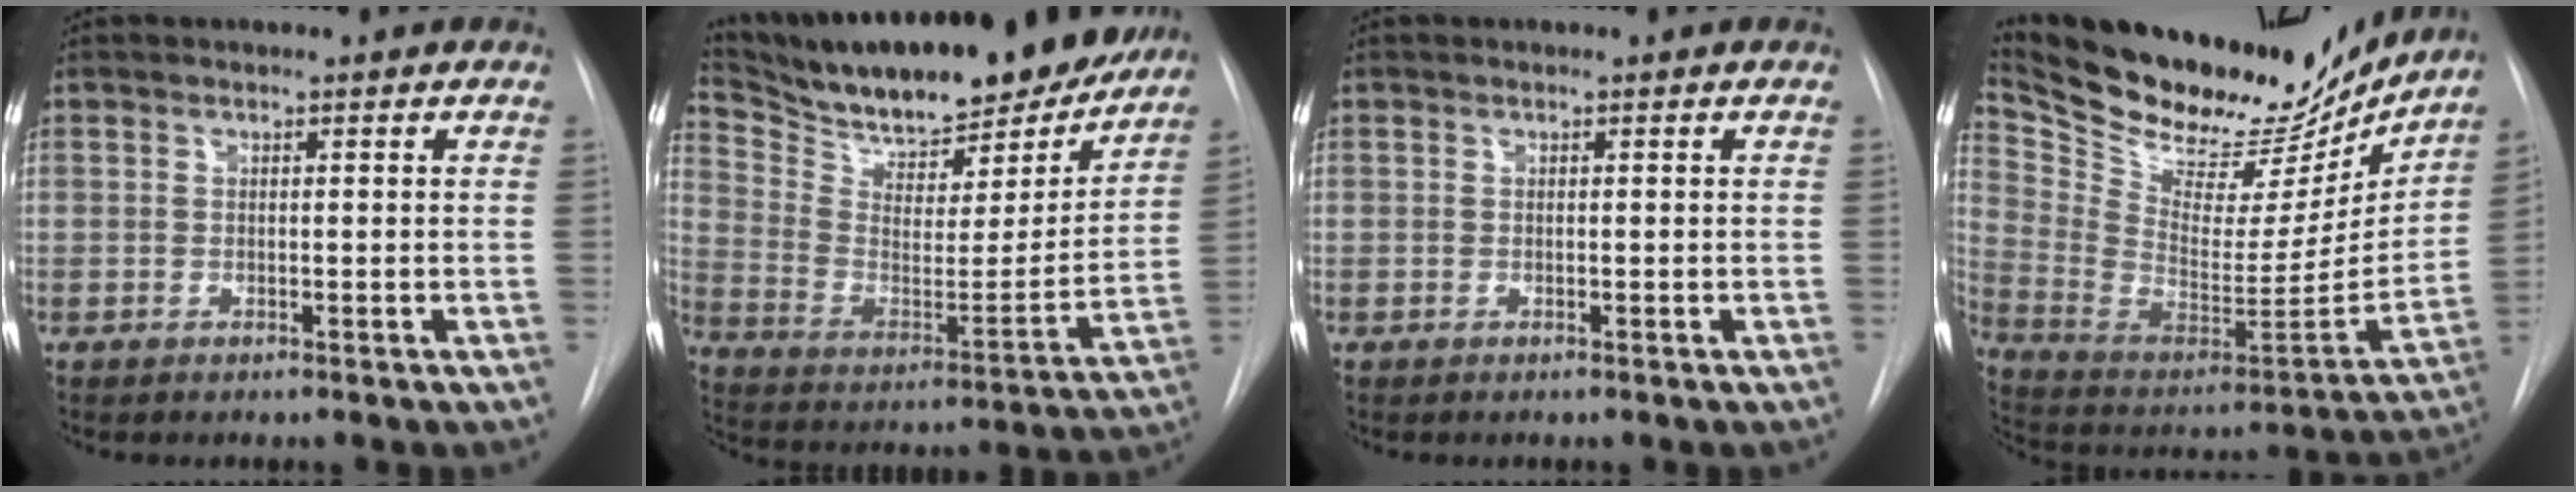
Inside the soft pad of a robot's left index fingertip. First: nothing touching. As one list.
[{"total": 27.7, "force": [24.0, 6.9, 11.9], "torque": [-0.215, -0.023, 0.351]}, {"total": 0.0}, {"total": 27.3, "force": [23.8, 8.7, 10.1], "torque": [-0.192, -0.040, 0.361]}]